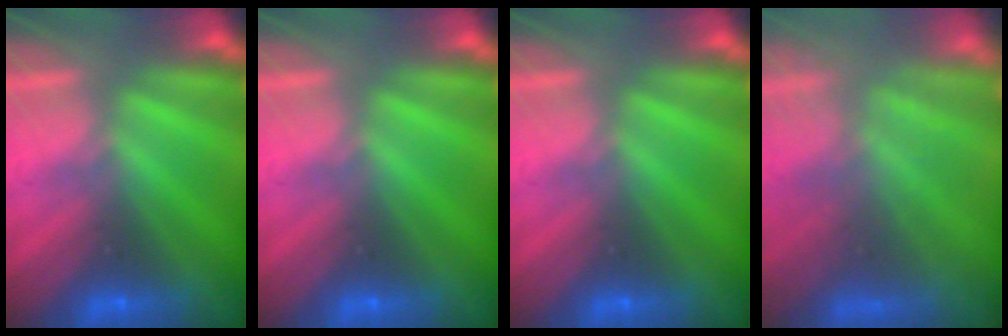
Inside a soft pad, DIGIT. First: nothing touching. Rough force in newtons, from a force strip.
{"total": 0.0}
{"total": 0.0}
{"total": 7.6}